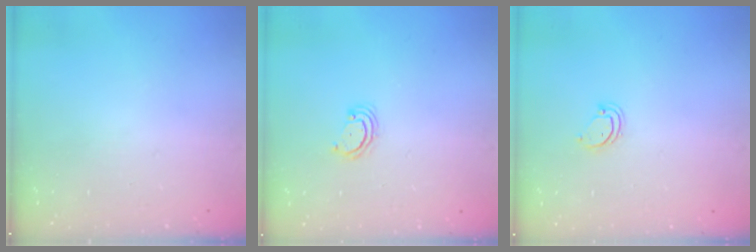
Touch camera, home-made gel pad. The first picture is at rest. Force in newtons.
{"total": 2.9, "press": 2.9, "slide": 0.3}
{"total": 3.6, "press": 3.6, "slide": 0.2}